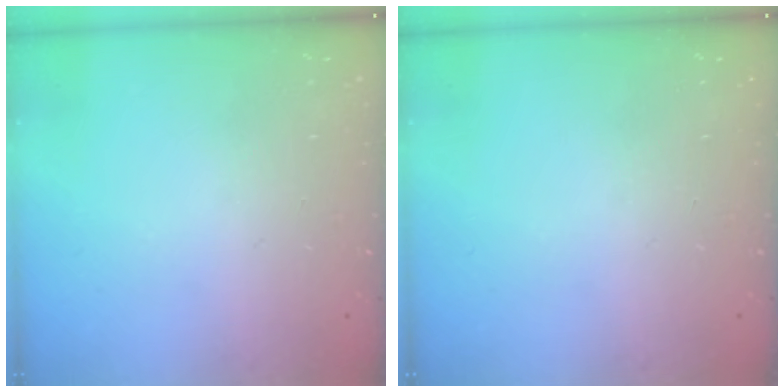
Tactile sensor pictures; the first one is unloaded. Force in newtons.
{"total": 0.0}